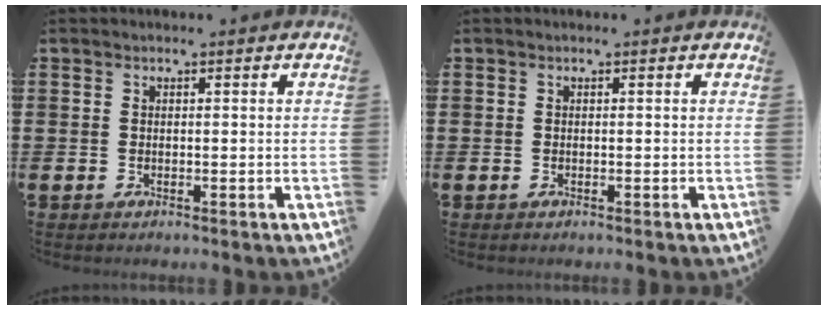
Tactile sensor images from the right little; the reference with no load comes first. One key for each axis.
{"total": 0.0}